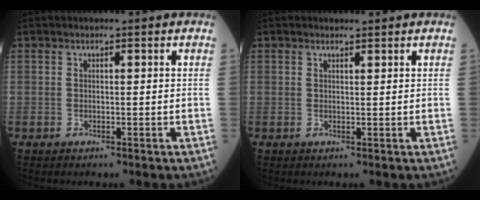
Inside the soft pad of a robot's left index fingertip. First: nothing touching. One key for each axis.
{"total": 0.6, "fx": 0.6, "fy": 0.1, "fz": 0.1, "tx": -0.009, "ty": -0.003, "tz": 0.008}